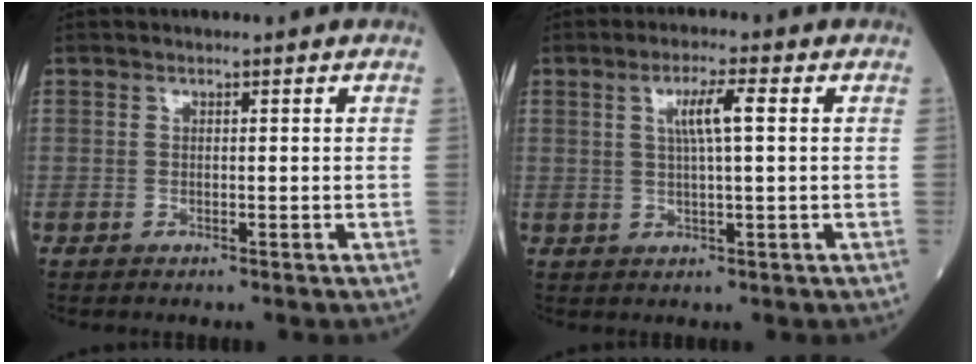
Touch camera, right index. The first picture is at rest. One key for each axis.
{"total": 4.8, "fx": 1.3, "fy": 0.2, "fz": 4.6, "tx": -0.086, "ty": 0.004, "tz": 0.023}